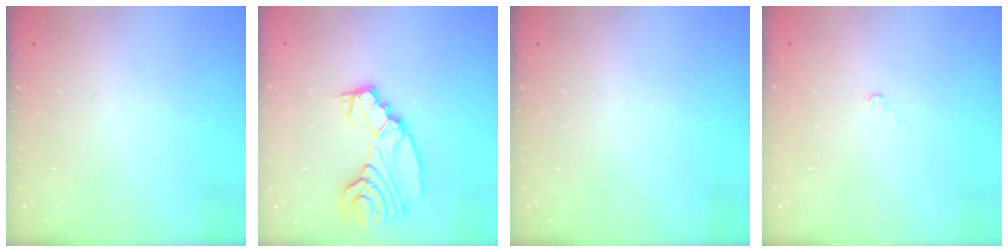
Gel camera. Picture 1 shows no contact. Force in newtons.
{"total": 11.5, "press": 11.5, "slide": 1.0}
{"total": 0.0}
{"total": 2.4, "press": 2.3, "slide": 0.3}